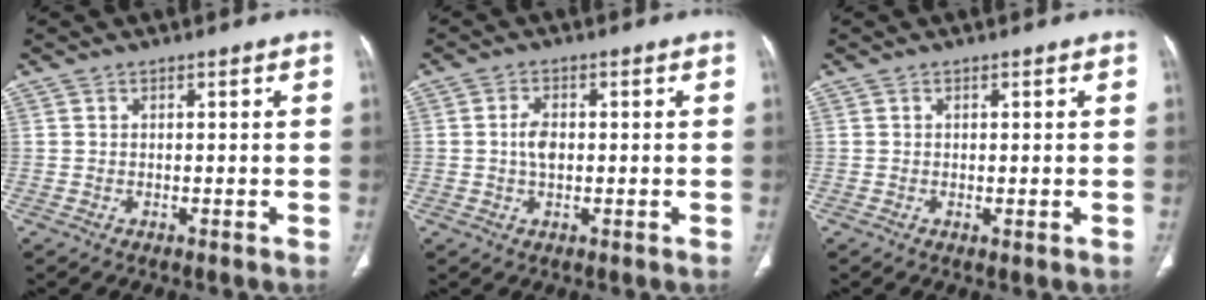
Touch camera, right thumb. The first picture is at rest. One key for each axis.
{"total": 3.4, "fx": 0.0, "fy": 2.1, "fz": 2.7, "tx": -0.051, "ty": 0.004, "tz": -0.002}
{"total": 0.7, "fx": 0.0, "fy": 0.2, "fz": 0.7, "tx": -0.014, "ty": -0.005, "tz": 0.001}